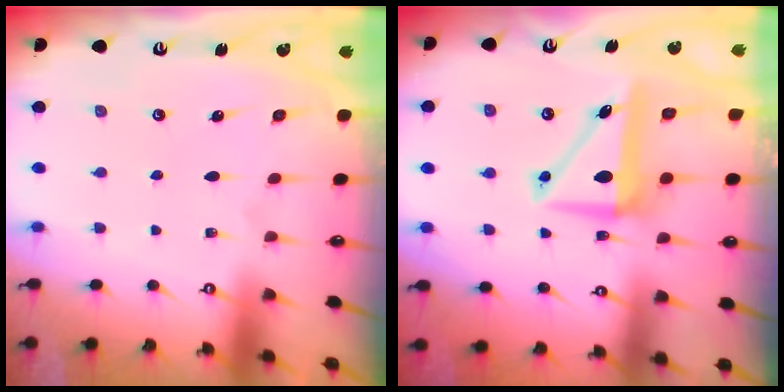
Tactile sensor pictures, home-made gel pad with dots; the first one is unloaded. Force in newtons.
{"total": 7.5, "press": 7.3, "slide": 1.8}